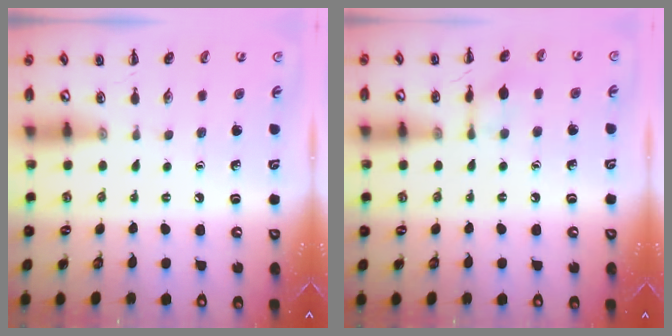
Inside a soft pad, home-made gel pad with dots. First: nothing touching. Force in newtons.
{"total": 6.5, "press": 6.3, "slide": 1.6}